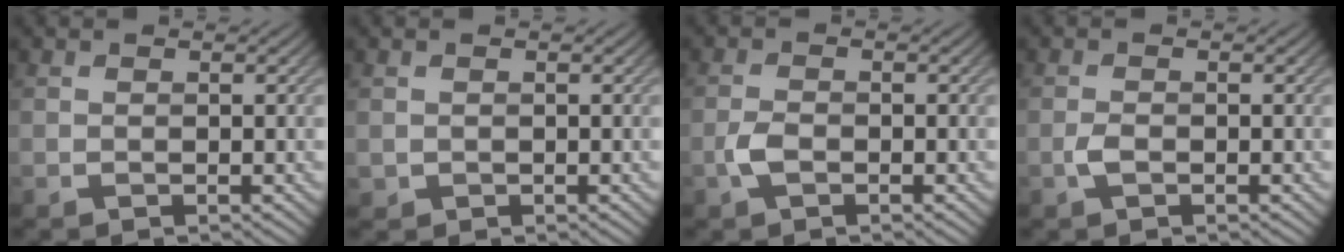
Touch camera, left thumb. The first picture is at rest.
{"total": 0.7, "force": [0.2, 0.7, 0.0], "torque": [-0.004, -0.006, 0.005]}
{"total": 2.2, "force": [-1.0, 1.1, 1.6], "torque": [-0.036, 0.000, -0.024]}
{"total": 1.4, "force": [-0.6, 0.7, 1.1], "torque": [-0.024, 0.000, -0.014]}